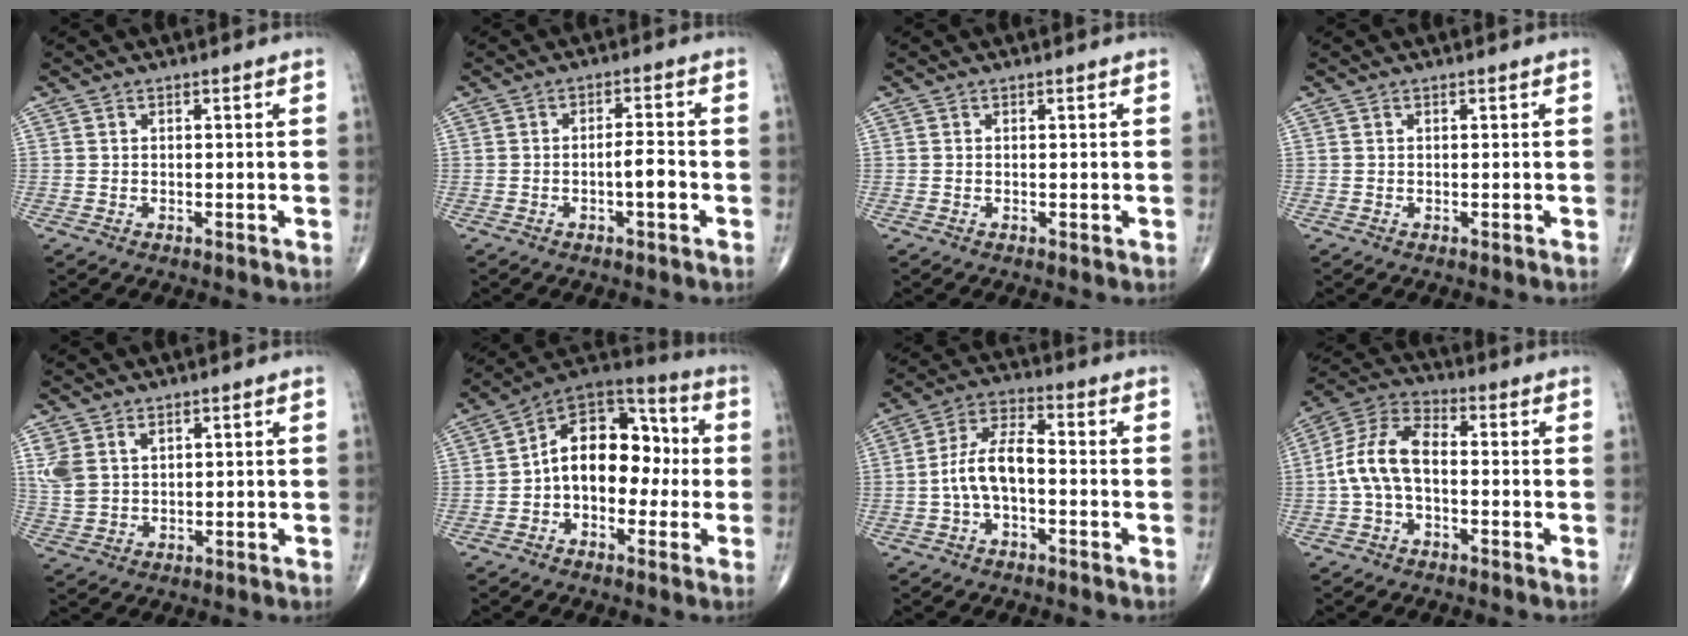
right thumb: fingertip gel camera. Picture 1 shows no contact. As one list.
[{"total": 4.0, "force": [-1.3, 1.0, 3.6], "torque": [-0.054, 0.014, -0.020]}, {"total": 0.0}, {"total": 0.0}, {"total": 5.5, "force": [2.5, 3.5, 3.4], "torque": [-0.074, -0.003, 0.061]}, {"total": 14.9, "force": [-1.0, 10.0, 11.0], "torque": [-0.128, 0.049, -0.032]}, {"total": 8.2, "force": [-1.6, 3.9, 7.0], "torque": [-0.138, 0.035, -0.038]}, {"total": 10.0, "force": [-1.1, 5.5, 8.3], "torque": [-0.168, 0.035, -0.032]}]